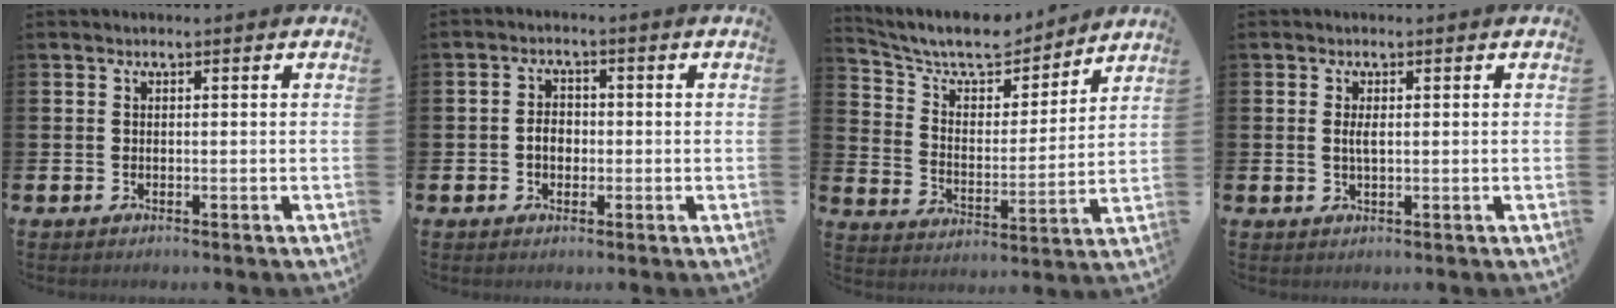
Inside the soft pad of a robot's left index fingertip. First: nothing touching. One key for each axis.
{"total": 2.7, "fx": -0.5, "fy": 2.0, "fz": 1.8, "tx": -0.026, "ty": 0.003, "tz": -0.013}
{"total": 9.8, "fx": 8.7, "fy": 3.1, "fz": 3.2, "tx": -0.096, "ty": -0.058, "tz": 0.151}
{"total": 1.7, "fx": 0.3, "fy": 0.6, "fz": 1.6, "tx": -0.030, "ty": 0.004, "tz": 0.003}